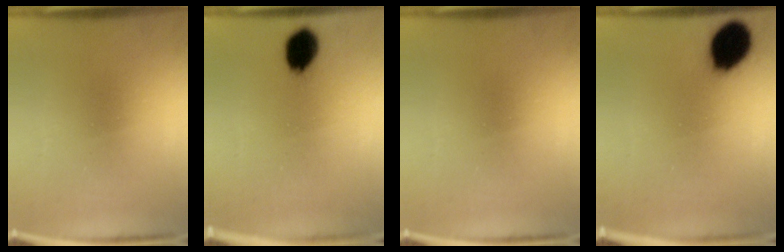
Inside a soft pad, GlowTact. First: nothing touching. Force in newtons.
{"total": 7.5}
{"total": 0.0}
{"total": 11.8}